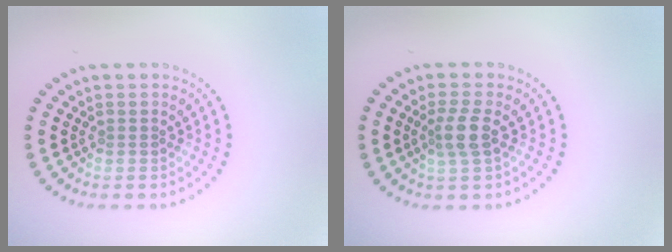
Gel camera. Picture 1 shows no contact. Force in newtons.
{"total": 2.5, "press": 2.0, "slide": 1.4}